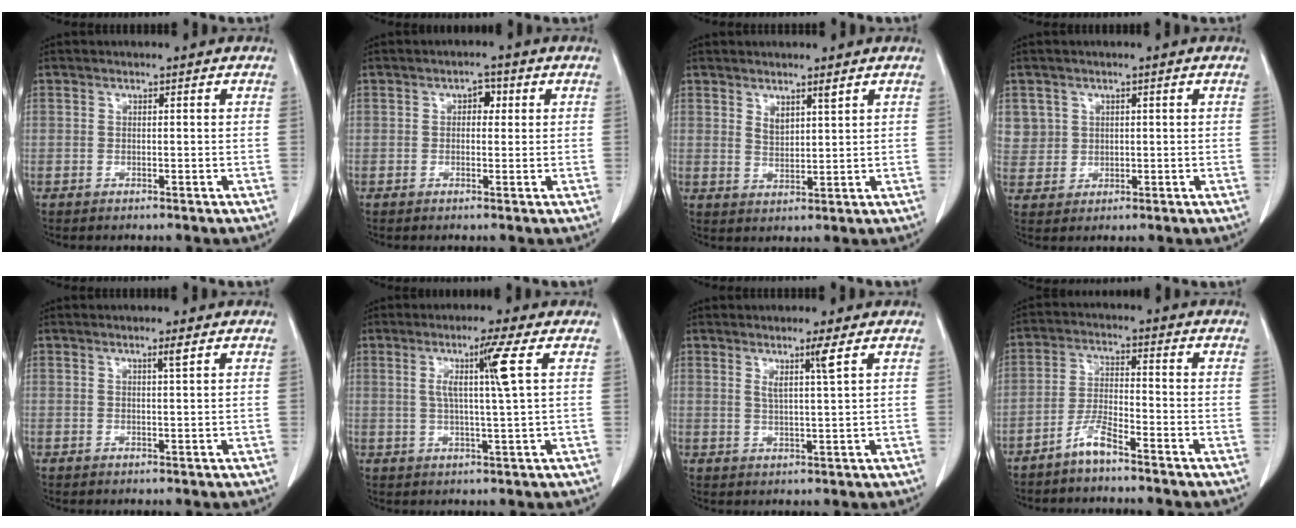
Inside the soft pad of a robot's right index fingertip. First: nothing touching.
{"total": 2.1, "force": [0.5, 1.4, 1.5], "torque": [-0.016, 0.008, 0.004]}
{"total": 2.9, "force": [2.0, 0.7, 1.9], "torque": [-0.039, -0.007, 0.043]}
{"total": 4.3, "force": [1.6, 4.0, -0.1], "torque": [0.014, 0.005, 0.038]}
{"total": 1.2, "force": [0.7, -0.3, 1.0], "torque": [-0.022, -0.004, 0.014]}
{"total": 6.0, "force": [1.6, -1.4, 5.6], "torque": [-0.104, -0.003, 0.031]}
{"total": 3.0, "force": [1.6, -0.8, 2.4], "torque": [-0.048, -0.010, 0.034]}
{"total": 4.5, "force": [-3.6, 0.4, 2.5], "torque": [-0.057, -0.001, -0.074]}